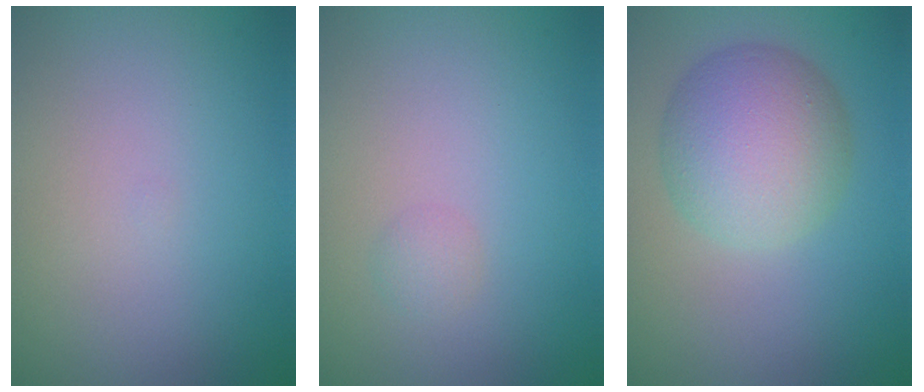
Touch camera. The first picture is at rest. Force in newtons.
{"total": 1.0, "press": 1.0, "slide": 0.0}
{"total": 6.9, "press": 6.9, "slide": 0.2}